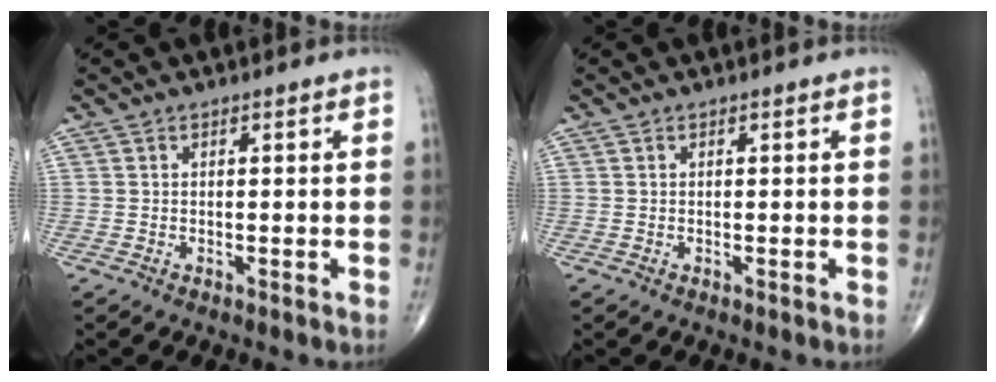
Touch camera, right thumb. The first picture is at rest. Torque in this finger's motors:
{"motor_torque": [0.00, 0.00, 0.00, 0.00, 0.00]}